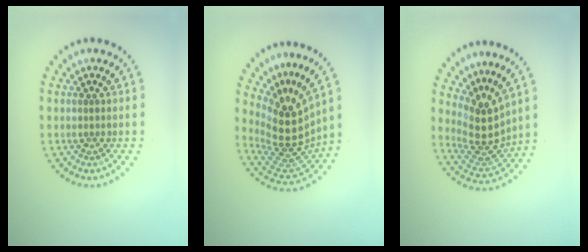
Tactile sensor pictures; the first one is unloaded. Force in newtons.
{"total": 5.2, "press": 3.6, "slide": 3.8}
{"total": 3.8, "press": 2.7, "slide": 2.6}